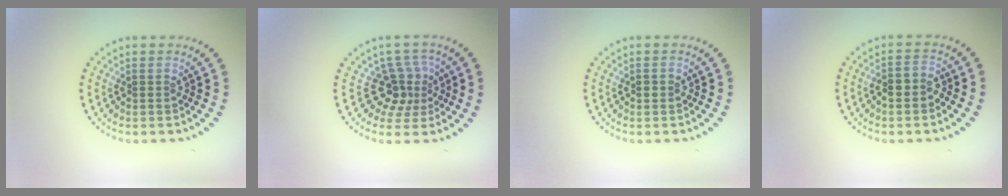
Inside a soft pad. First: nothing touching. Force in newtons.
{"total": 3.2, "press": 2.3, "slide": 2.3}
{"total": 0.8, "press": 0.8, "slide": 0.1}
{"total": 1.9, "press": 1.8, "slide": 0.8}